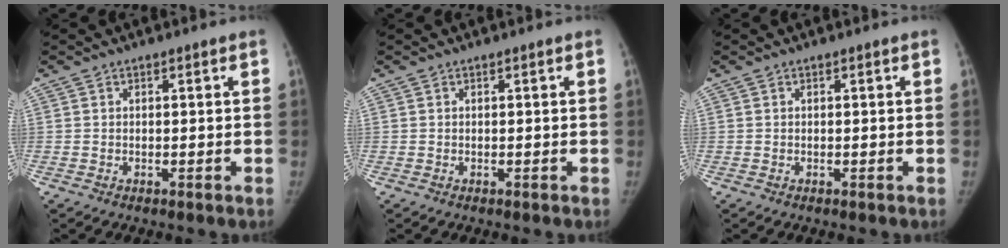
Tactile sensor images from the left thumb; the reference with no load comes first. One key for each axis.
{"total": 0.0}
{"total": 0.0}